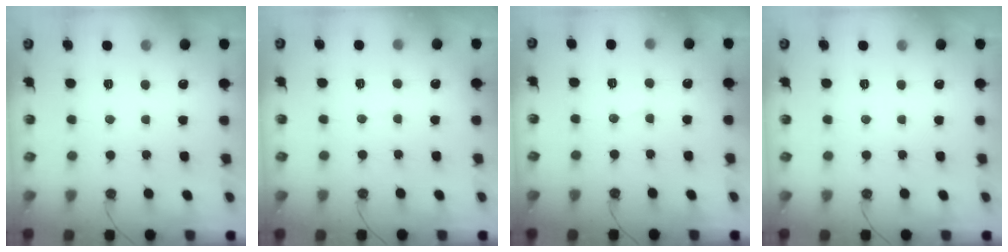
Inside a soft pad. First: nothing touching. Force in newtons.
{"total": 2.6, "press": 2.6, "slide": 0.2}
{"total": 2.2, "press": 2.0, "slide": 0.9}
{"total": 0.0}